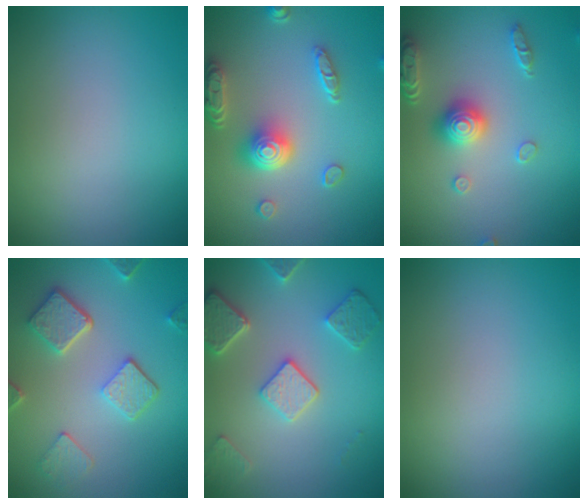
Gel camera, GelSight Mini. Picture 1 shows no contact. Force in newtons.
{"total": 4.9, "press": 3.9, "slide": 2.9}
{"total": 3.6, "press": 3.3, "slide": 1.3}
{"total": 4.9, "press": 3.9, "slide": 3.1}
{"total": 4.5, "press": 3.7, "slide": 2.6}
{"total": 0.0}